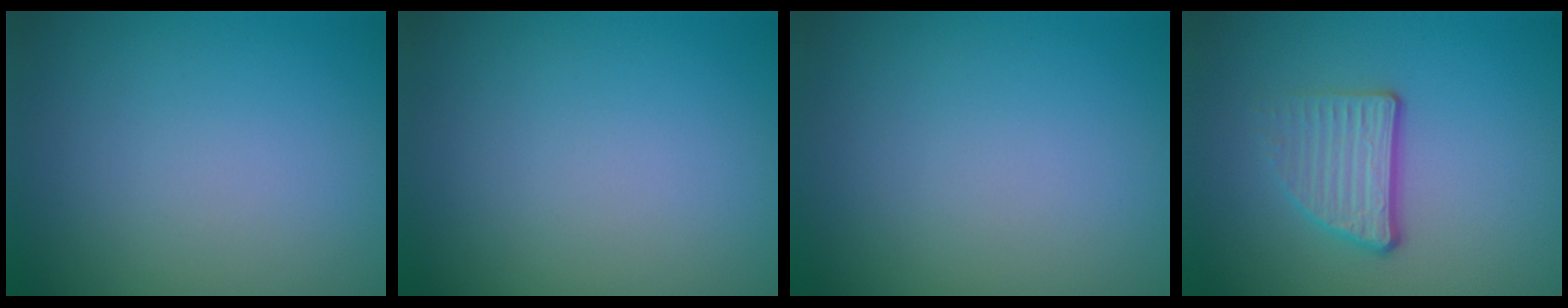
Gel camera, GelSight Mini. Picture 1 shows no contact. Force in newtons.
{"total": 0.0}
{"total": 0.0}
{"total": 3.3, "press": 2.4, "slide": 2.3}